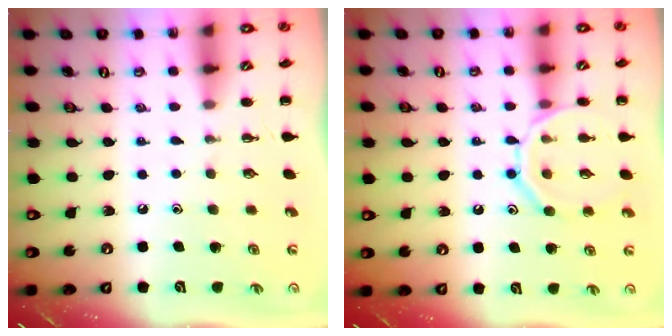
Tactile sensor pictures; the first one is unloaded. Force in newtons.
{"total": 12.9, "press": 12.9, "slide": 1.3}